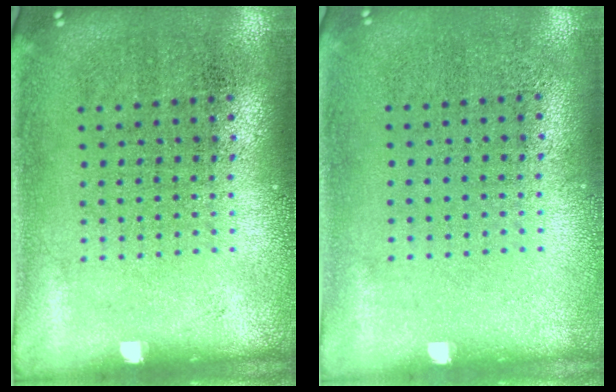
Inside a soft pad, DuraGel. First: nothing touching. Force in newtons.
{"total": 0.0}